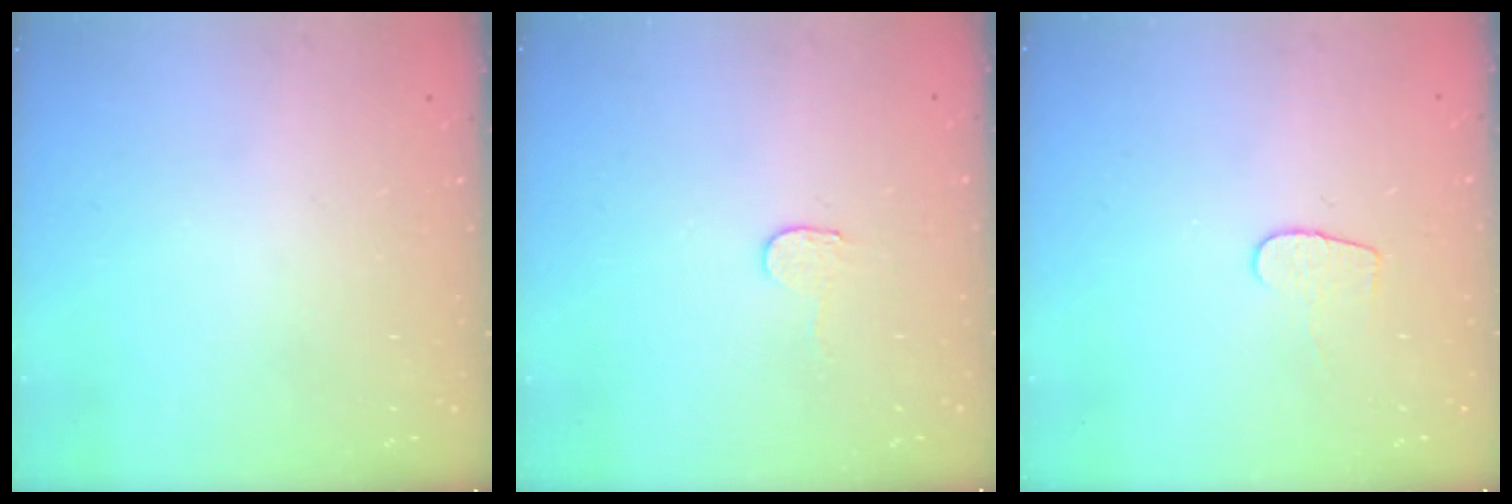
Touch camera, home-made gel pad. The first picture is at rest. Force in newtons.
{"total": 2.3, "press": 2.3, "slide": 0.2}
{"total": 5.4, "press": 5.4, "slide": 0.6}